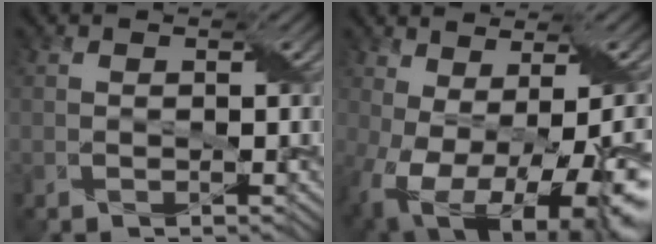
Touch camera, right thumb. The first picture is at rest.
{"total": 15.8, "force": [-4.6, 7.4, 13.1], "torque": [-0.211, -0.045, -0.030]}